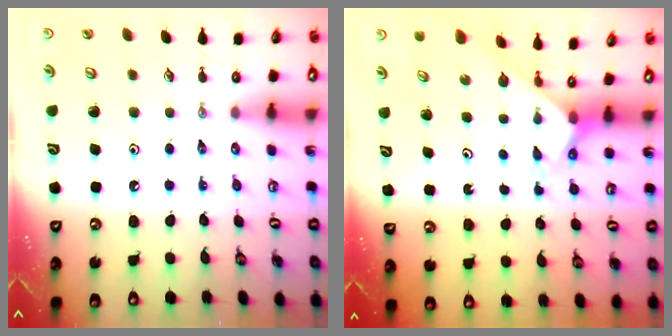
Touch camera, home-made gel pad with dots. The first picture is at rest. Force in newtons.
{"total": 2.5, "press": 2.5, "slide": 0.3}